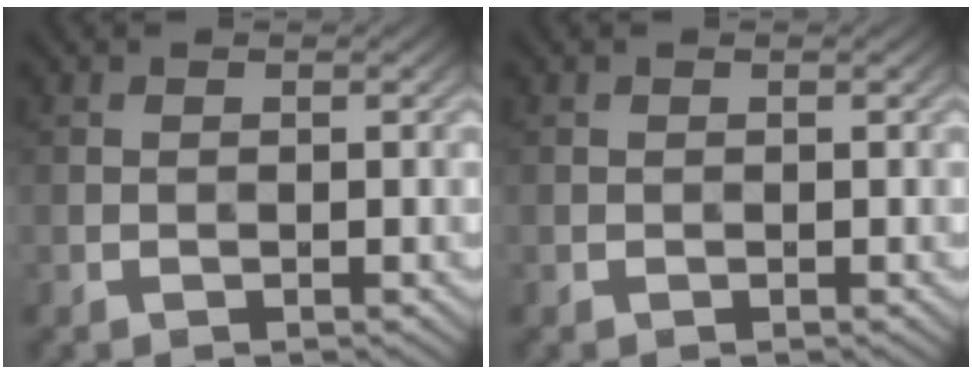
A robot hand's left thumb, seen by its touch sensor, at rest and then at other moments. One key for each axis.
{"total": 0.0}